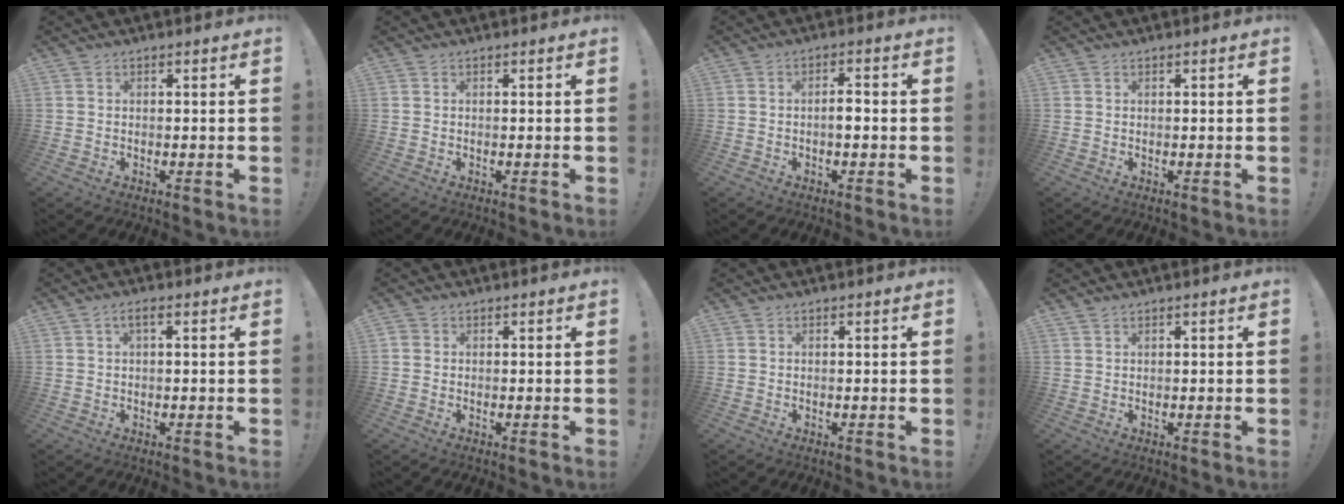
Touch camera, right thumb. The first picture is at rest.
{"total": 0.0}
{"total": 3.5, "force": [-1.0, 1.3, 3.1], "torque": [-0.047, 0.007, -0.020]}
{"total": 0.0}
{"total": 2.0, "force": [0.2, 0.5, 1.9], "torque": [-0.031, 0.002, 0.001]}
{"total": 1.2, "force": [0.3, 1.1, 0.3], "torque": [-0.008, 0.005, 0.006]}
{"total": 0.0}
{"total": 0.7, "force": [0.7, 0.0, 0.3], "torque": [-0.008, 0.001, 0.013]}